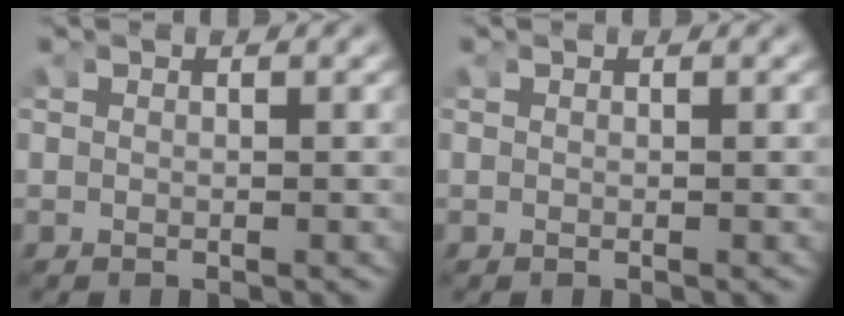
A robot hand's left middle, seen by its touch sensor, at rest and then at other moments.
{"total": 0.0}